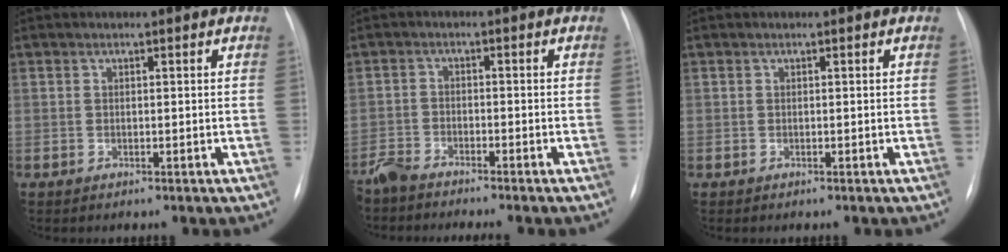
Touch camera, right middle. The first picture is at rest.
{"total": 5.2, "force": [-4.9, -0.1, 1.5], "torque": [-0.018, -0.015, -0.086]}
{"total": 0.0}